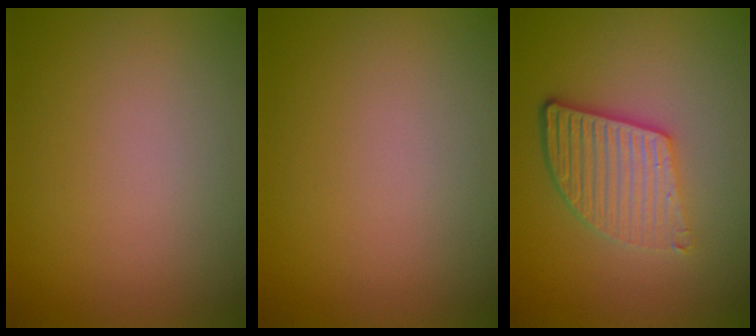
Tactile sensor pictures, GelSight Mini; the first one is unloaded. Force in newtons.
{"total": 0.0}
{"total": 5.0, "press": 3.6, "slide": 3.5}